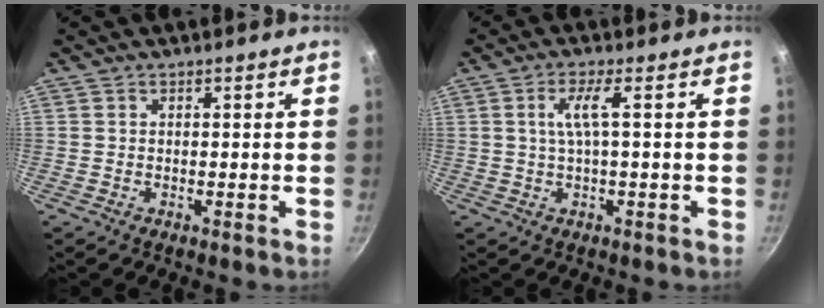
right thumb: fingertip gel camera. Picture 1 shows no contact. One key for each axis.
{"total": 4.1, "fx": 0.5, "fy": 0.4, "fz": 4.1, "tx": -0.091, "ty": 0.007, "tz": 0.016}